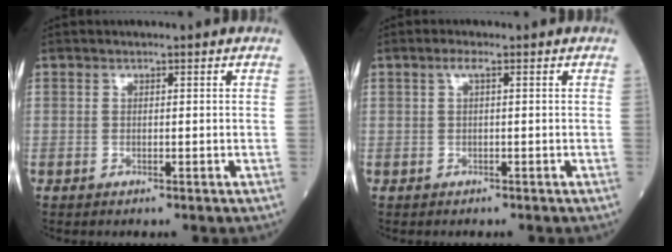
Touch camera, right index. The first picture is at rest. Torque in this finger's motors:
{"motor_torque": [0.07, -0.04, 0.00, 0.03]}